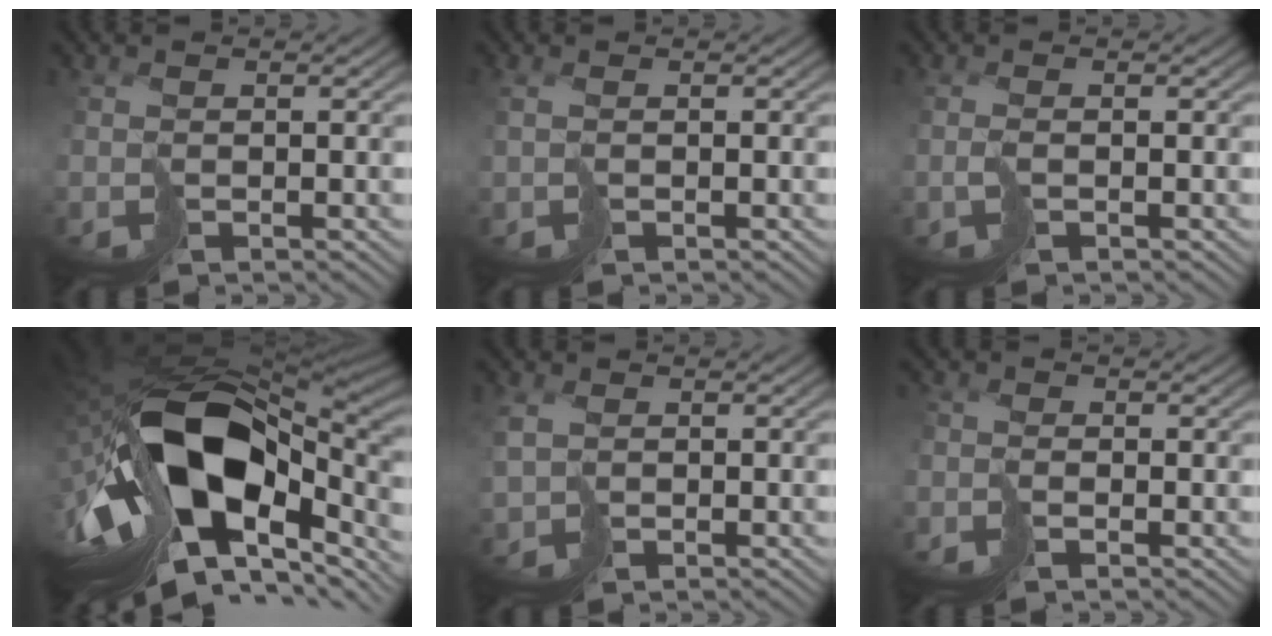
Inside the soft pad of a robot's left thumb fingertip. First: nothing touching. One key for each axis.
{"total": 1.7, "fx": -0.3, "fy": 0.7, "fz": 1.6, "tx": -0.036, "ty": 0.002, "tz": -0.003}
{"total": 1.2, "fx": -0.4, "fy": -0.3, "fz": 1.1, "tx": -0.023, "ty": 0.009, "tz": -0.001}
{"total": 20.5, "fx": -4.1, "fy": 11.2, "fz": 16.7, "tx": -0.328, "ty": -0.031, "tz": -0.057}
{"total": 3.2, "fx": -0.1, "fy": 2.3, "fz": 2.2, "tx": -0.055, "ty": 0.000, "tz": -0.003}
{"total": 1.4, "fx": -1.4, "fy": 0.1, "fz": 0.2, "tx": 0.011, "ty": 0.011, "tz": -0.030}